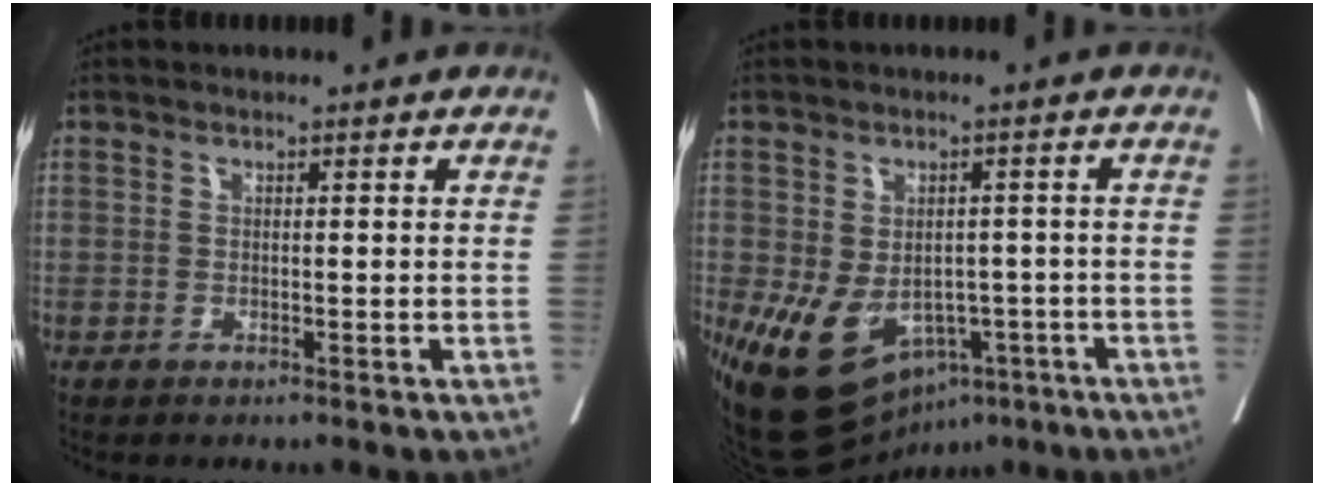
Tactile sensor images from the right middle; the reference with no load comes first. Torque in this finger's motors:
{"motor_torque": [0.48, -0.50, 1.04, 0.21]}